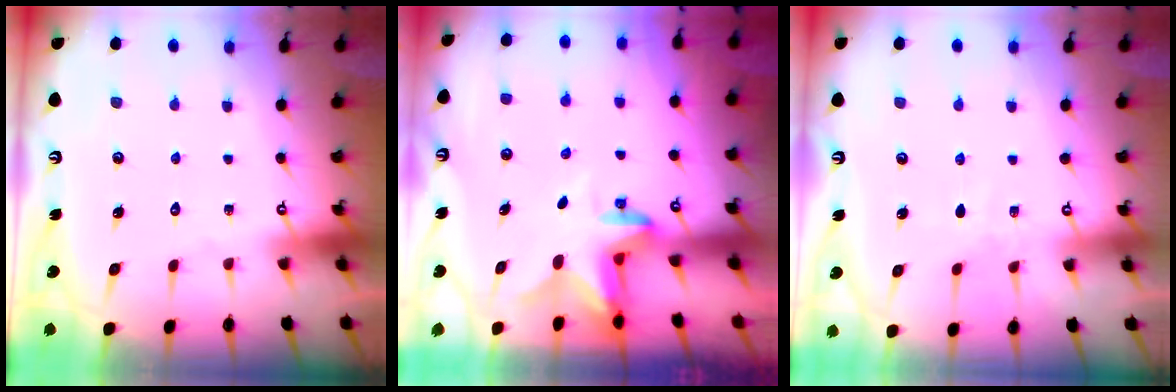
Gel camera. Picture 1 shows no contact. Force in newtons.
{"total": 2.8, "press": 2.7, "slide": 0.5}
{"total": 2.9, "press": 2.9, "slide": 0.5}